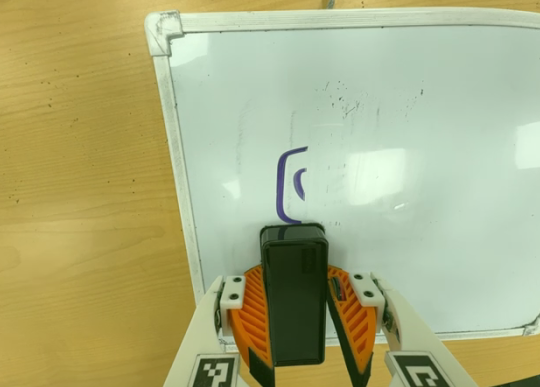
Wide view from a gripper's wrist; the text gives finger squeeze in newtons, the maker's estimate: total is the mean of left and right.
{"total": 8.8, "left": 8.9, "right": 8.6}